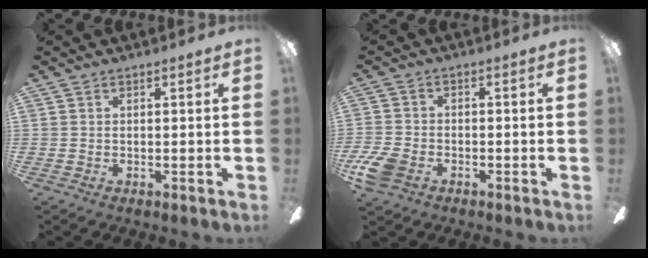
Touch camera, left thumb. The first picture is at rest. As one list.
[{"total": 6.8, "force": [-3.3, 4.5, 3.9], "torque": [-0.096, 0.010, -0.063]}]